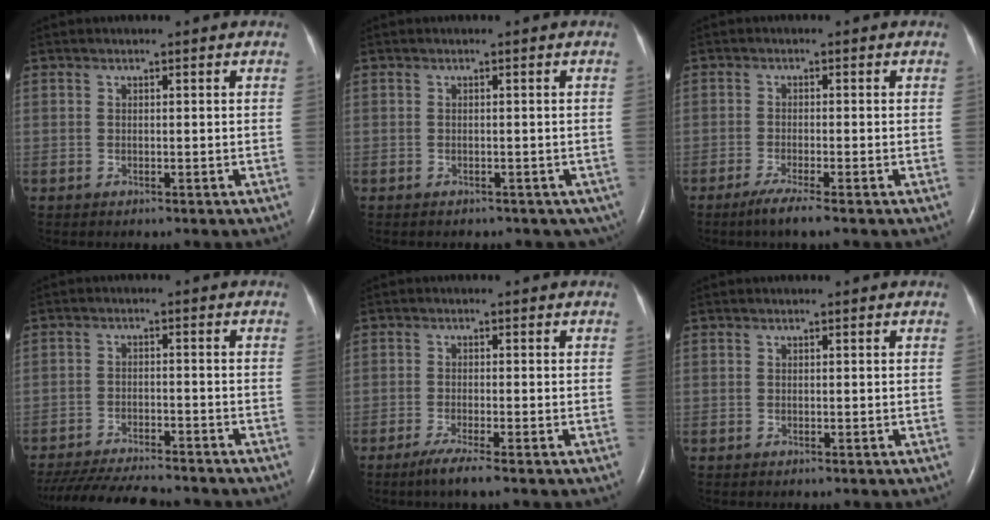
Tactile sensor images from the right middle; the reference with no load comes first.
{"total": 6.2, "force": [-4.4, 3.8, 2.2], "torque": [-0.021, 0.000, -0.042]}
{"total": 3.5, "force": [-2.4, -0.3, 2.5], "torque": [-0.053, -0.011, -0.047]}
{"total": 14.5, "force": [-13.2, 2.0, 5.8], "torque": [-0.113, -0.026, -0.196]}
{"total": 3.4, "force": [-2.3, -0.3, 2.5], "torque": [-0.053, -0.011, -0.046]}
{"total": 0.0}